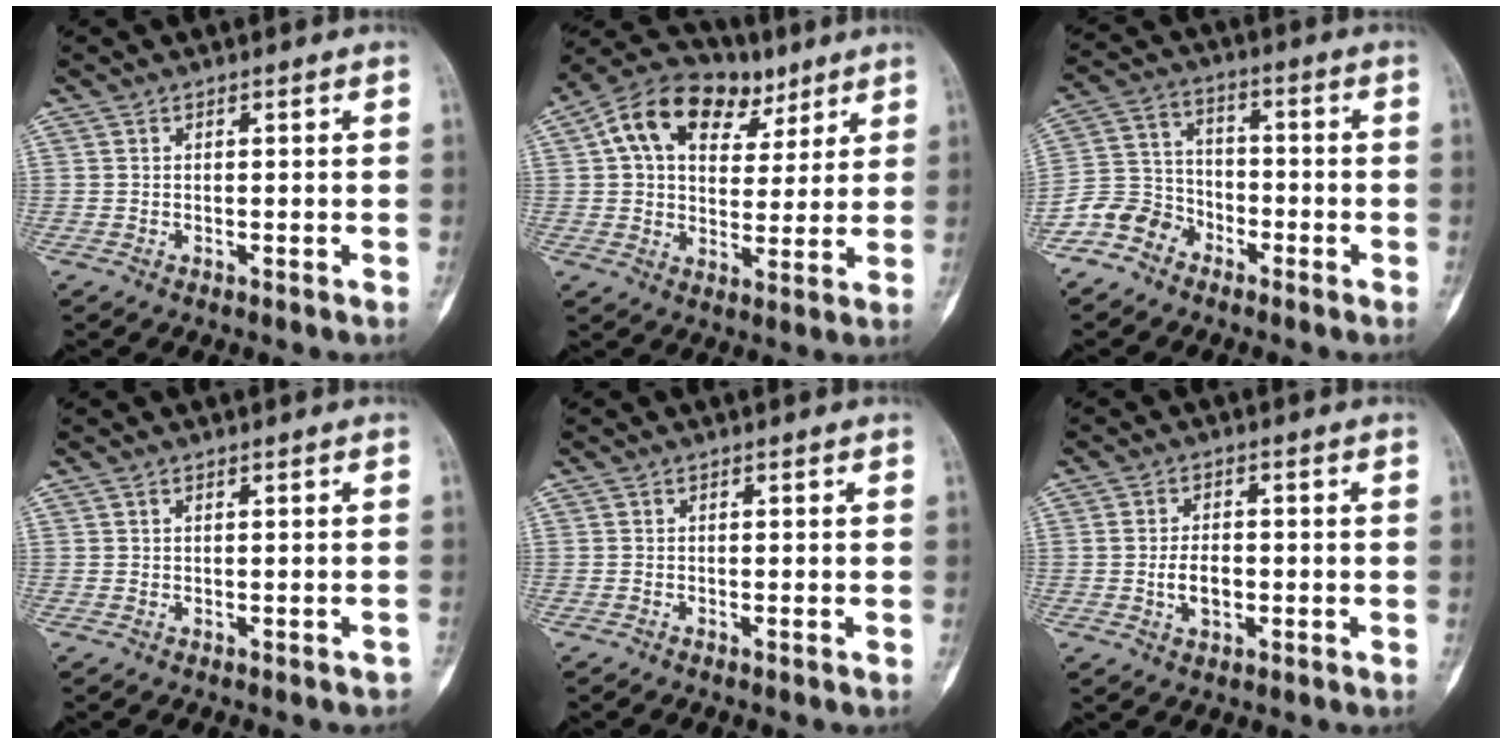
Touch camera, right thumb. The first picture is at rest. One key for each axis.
{"total": 17.2, "fx": 7.5, "fy": 11.3, "fz": 10.5, "tx": -0.141, "ty": 0.009, "tz": 0.120}
{"total": 8.3, "fx": -5.4, "fy": 6.1, "fz": 1.6, "tx": -0.013, "ty": 0.049, "tz": -0.116}
{"total": 0.6, "fx": -0.2, "fy": 0.4, "fz": 0.4, "tx": -0.005, "ty": 0.013, "tz": 0.001}
{"total": 0.0}
{"total": 4.6, "fx": -0.9, "fy": 2.8, "fz": 3.6, "tx": -0.060, "ty": 0.006, "tz": -0.015}